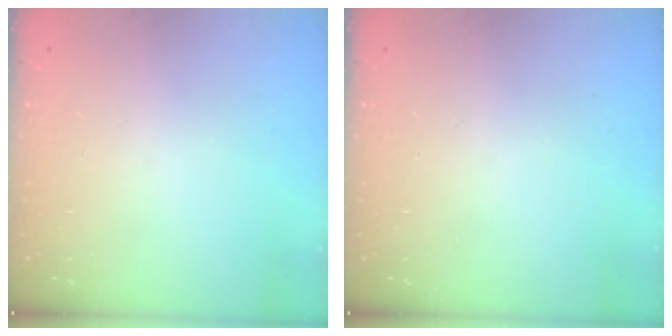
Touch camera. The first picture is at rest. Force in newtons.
{"total": 0.0}